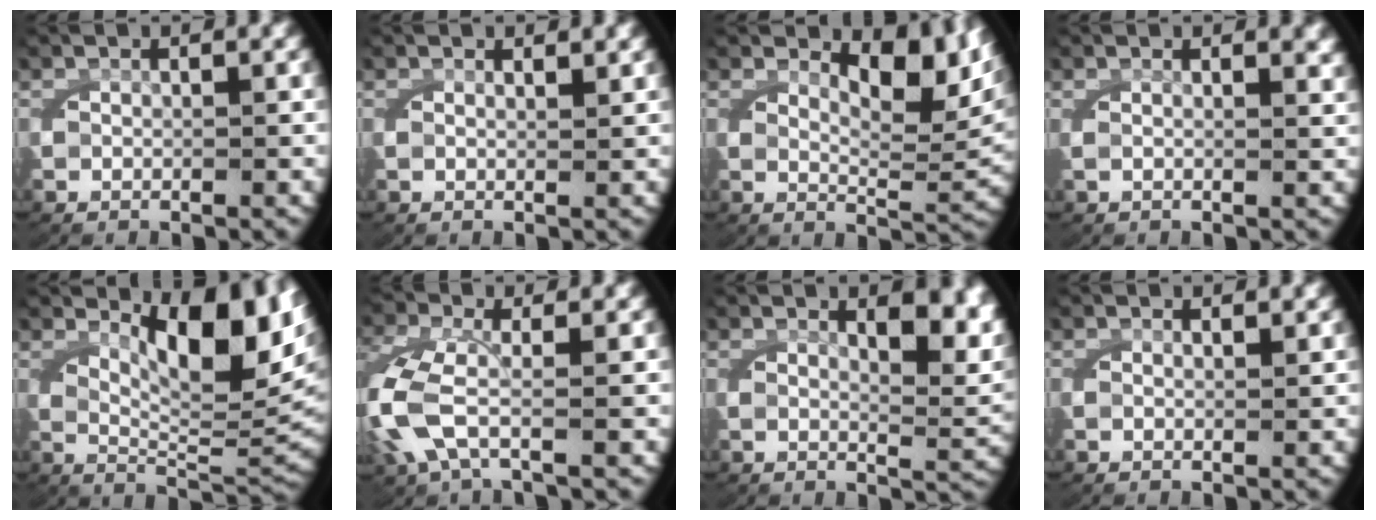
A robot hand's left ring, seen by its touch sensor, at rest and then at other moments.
{"total": 1.0, "force": [0.8, 0.0, 0.5], "torque": [-0.013, -0.005, 0.015]}
{"total": 7.2, "force": [3.8, 2.3, 5.6], "torque": [-0.058, 0.005, 0.053]}
{"total": 1.7, "force": [1.0, 0.0, 1.4], "torque": [-0.026, -0.003, 0.017]}
{"total": 10.7, "force": [4.0, 3.9, 9.1], "torque": [-0.120, 0.000, 0.065]}
{"total": 4.9, "force": [-1.0, 3.3, 3.6], "torque": [-0.127, -0.022, -0.007]}
{"total": 5.6, "force": [2.8, 1.4, 4.7], "torque": [-0.051, -0.001, 0.040]}
{"total": 0.7, "force": [0.6, 0.0, 0.4], "torque": [-0.011, -0.003, 0.010]}